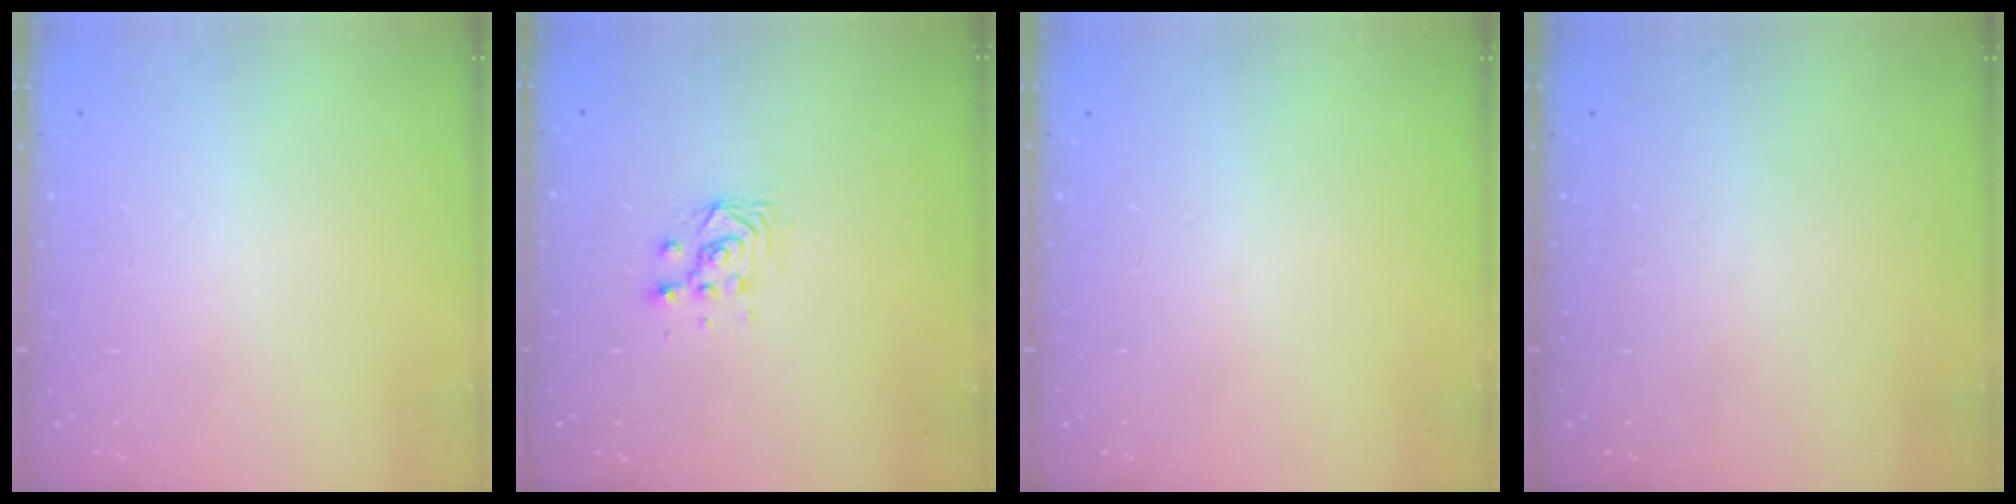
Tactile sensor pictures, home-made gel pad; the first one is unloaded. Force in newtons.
{"total": 3.8, "press": 3.7, "slide": 0.6}
{"total": 0.0}
{"total": 0.0}